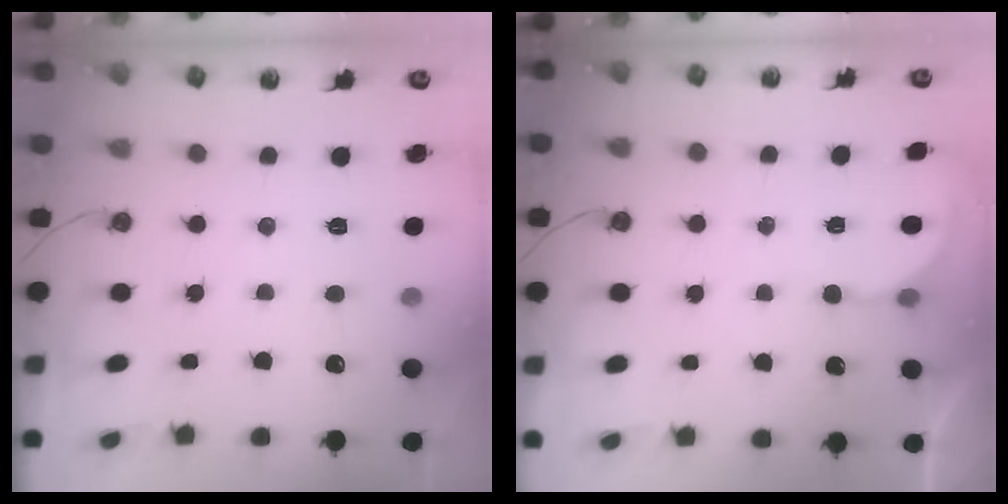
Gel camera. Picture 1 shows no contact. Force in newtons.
{"total": 2.6, "press": 2.6, "slide": 0.2}